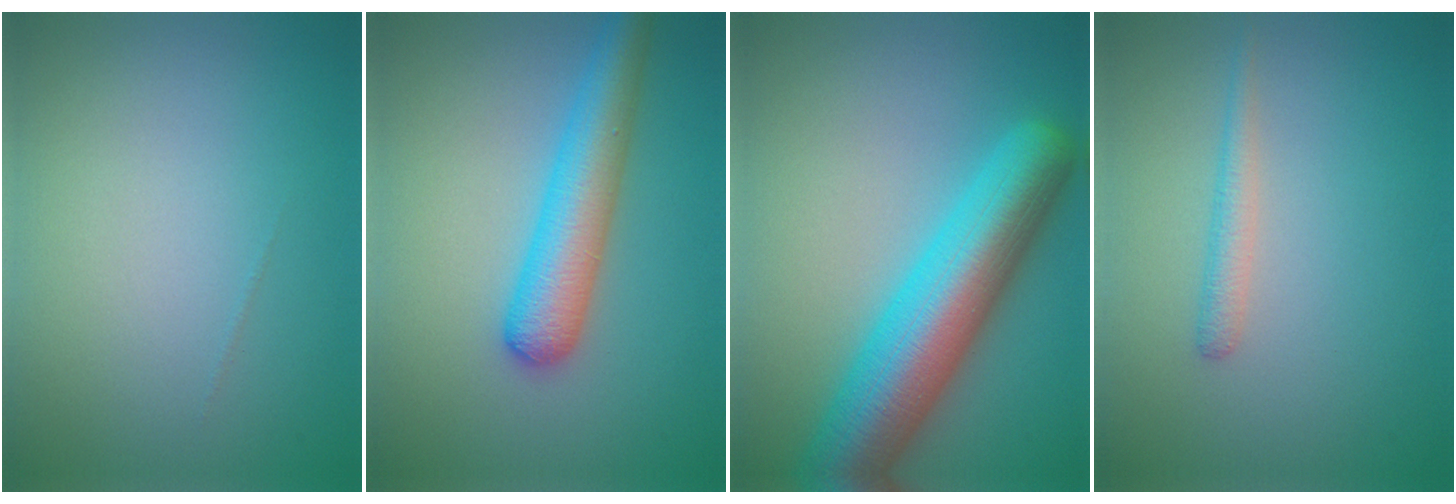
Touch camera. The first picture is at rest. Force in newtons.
{"total": 5.5, "press": 5.5, "slide": 0.2}
{"total": 10.2, "press": 10.2, "slide": 0.3}
{"total": 1.5, "press": 1.5, "slide": 0.1}